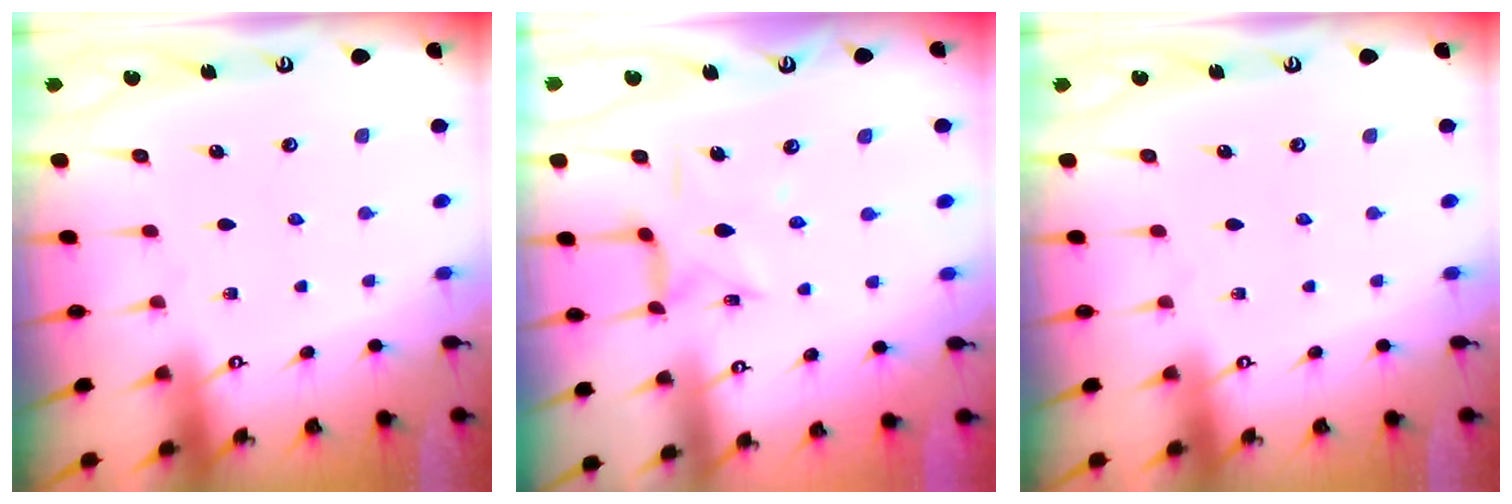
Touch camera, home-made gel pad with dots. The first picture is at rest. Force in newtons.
{"total": 8.2, "press": 8.2, "slide": 0.5}
{"total": 0.0}